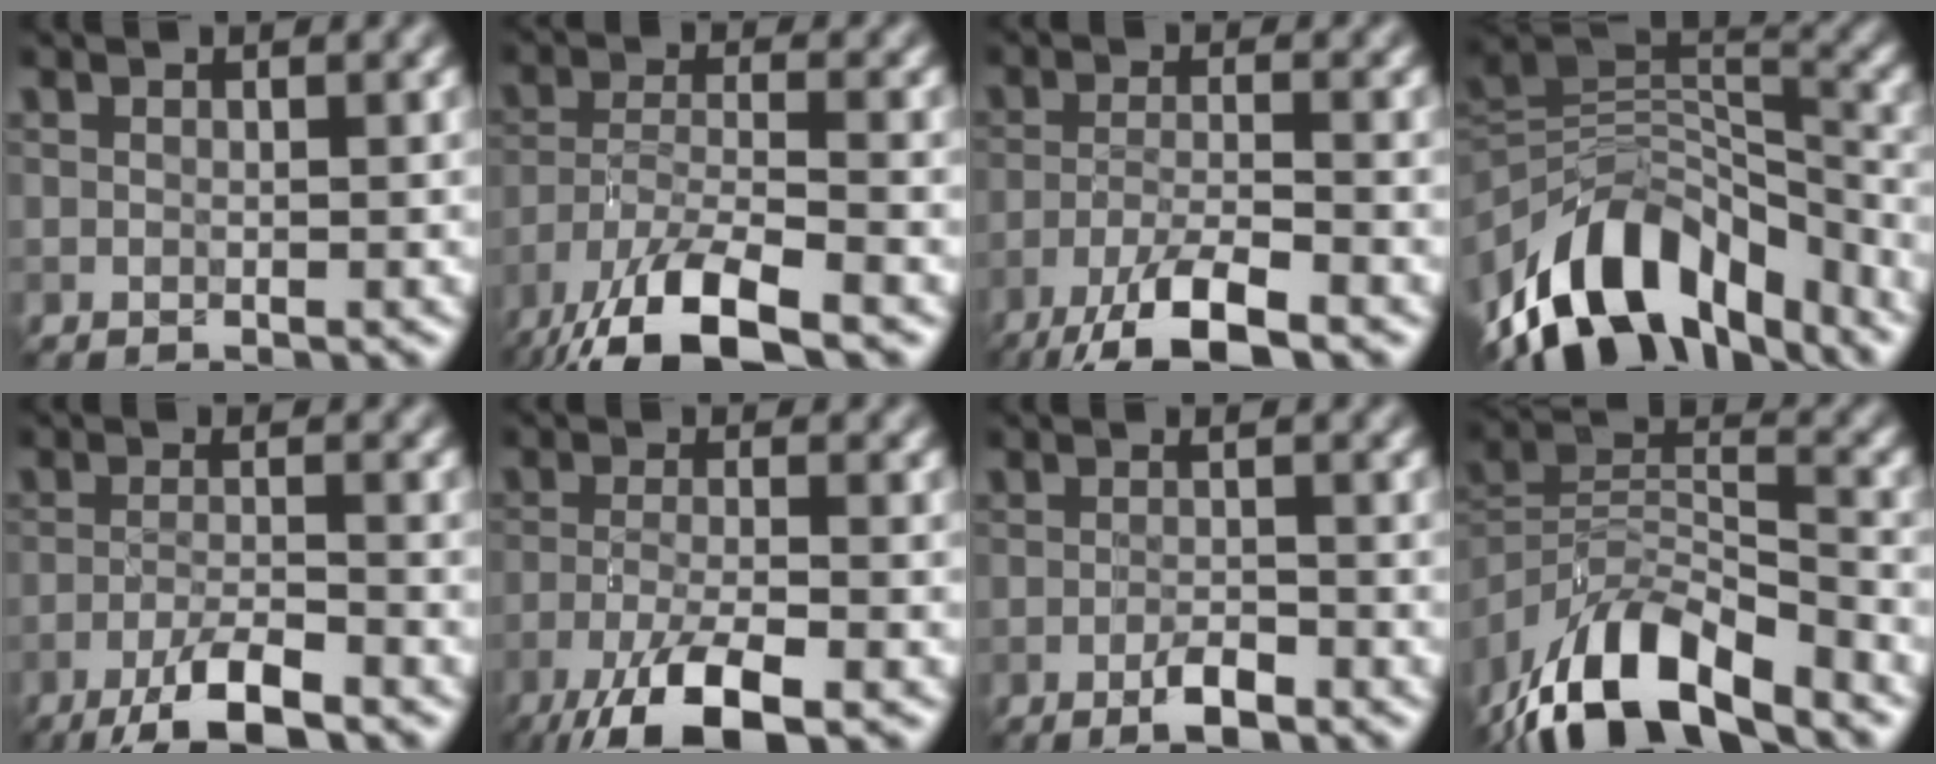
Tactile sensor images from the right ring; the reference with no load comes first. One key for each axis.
{"total": 10.1, "fx": -7.7, "fy": 2.7, "fz": 6.0, "tx": -0.116, "ty": -0.010, "tz": -0.141}
{"total": 6.6, "fx": -4.9, "fy": 1.3, "fz": 4.3, "tx": -0.069, "ty": 0.000, "tz": -0.090}
{"total": 11.7, "fx": -7.4, "fy": 6.2, "fz": 6.7, "tx": -0.117, "ty": 0.021, "tz": -0.131}
{"total": 5.0, "fx": -3.7, "fy": 0.9, "fz": 3.2, "tx": -0.054, "ty": 0.004, "tz": -0.069}
{"total": 7.7, "fx": -5.1, "fy": 2.0, "fz": 5.4, "tx": -0.097, "ty": -0.009, "tz": -0.097}
{"total": 2.1, "fx": -1.5, "fy": 0.3, "fz": 1.3, "tx": -0.022, "ty": 0.004, "tz": -0.025}
{"total": 10.8, "fx": -8.0, "fy": 3.6, "fz": 6.2, "tx": -0.109, "ty": 0.007, "tz": -0.152}